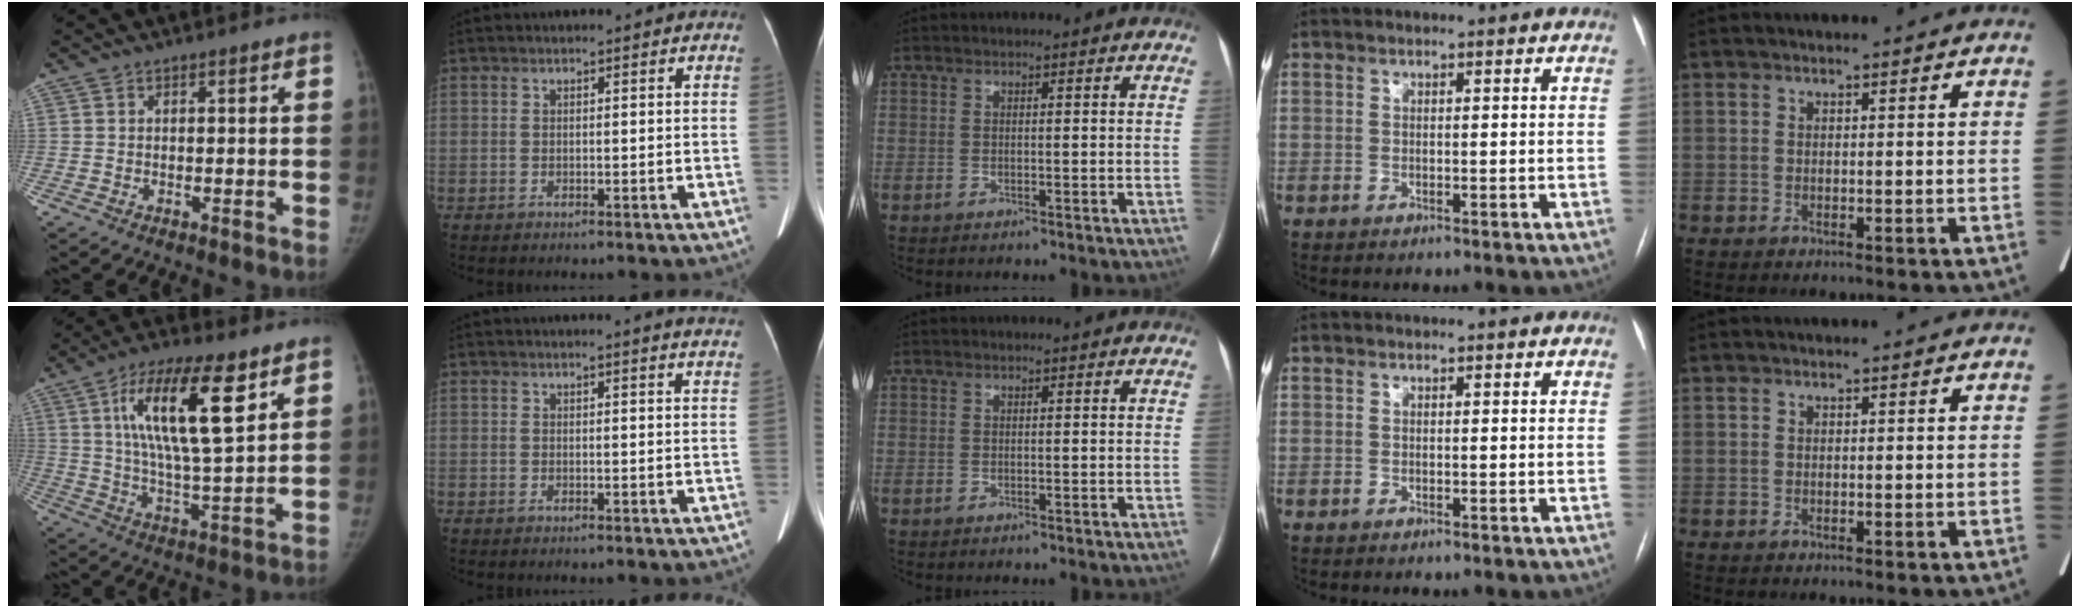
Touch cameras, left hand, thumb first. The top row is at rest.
{"thumb": {"total": 17.1, "force": [7.3, 4.9, 14.6], "torque": [-0.251, -0.027, 0.129]}, "index": {"total": 5.3, "force": [5.0, -0.6, 1.8], "torque": [-0.019, -0.010, 0.032]}}